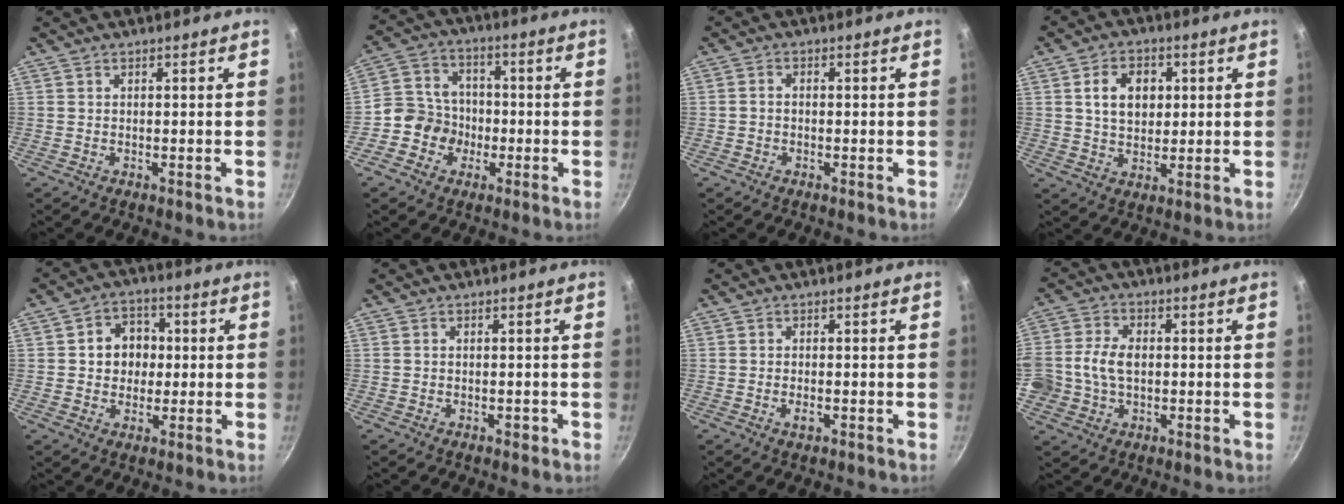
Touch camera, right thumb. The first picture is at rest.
{"total": 8.7, "force": [-2.7, 7.8, 2.8], "torque": [-0.010, 0.033, -0.067]}
{"total": 1.3, "force": [-0.4, 1.0, 0.8], "torque": [-0.016, 0.009, -0.009]}
{"total": 8.5, "force": [1.9, 6.1, 5.6], "torque": [-0.072, -0.001, 0.031]}
{"total": 8.1, "force": [0.6, 6.9, 4.3], "torque": [-0.025, 0.009, 0.002]}
{"total": 1.2, "force": [-0.6, 0.7, 0.8], "torque": [-0.010, 0.004, -0.007]}
{"total": 1.7, "force": [-0.7, 0.7, 1.4], "torque": [-0.031, 0.001, -0.014]}
{"total": 9.8, "force": [-0.3, 7.3, 6.5], "torque": [-0.121, 0.016, -0.014]}